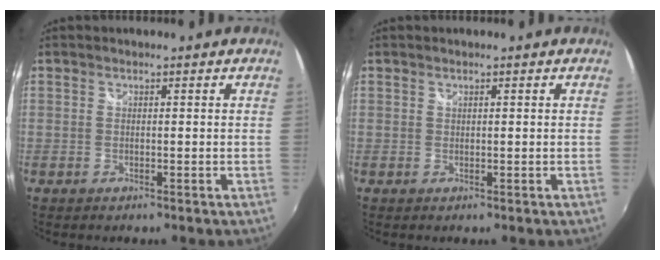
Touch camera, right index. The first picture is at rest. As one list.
[{"total": 0.0}]